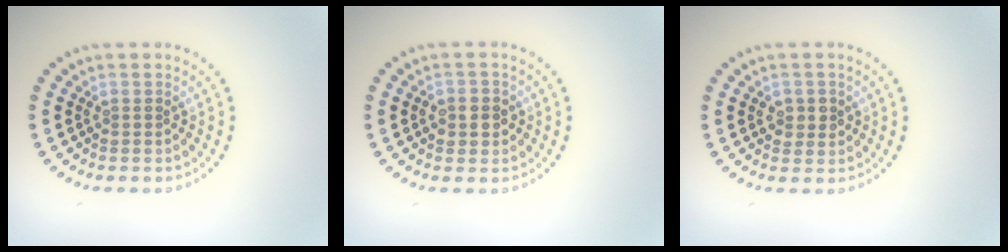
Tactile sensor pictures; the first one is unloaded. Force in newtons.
{"total": 2.3, "press": 2.3, "slide": 0.4}
{"total": 1.8, "press": 1.8, "slide": 0.1}